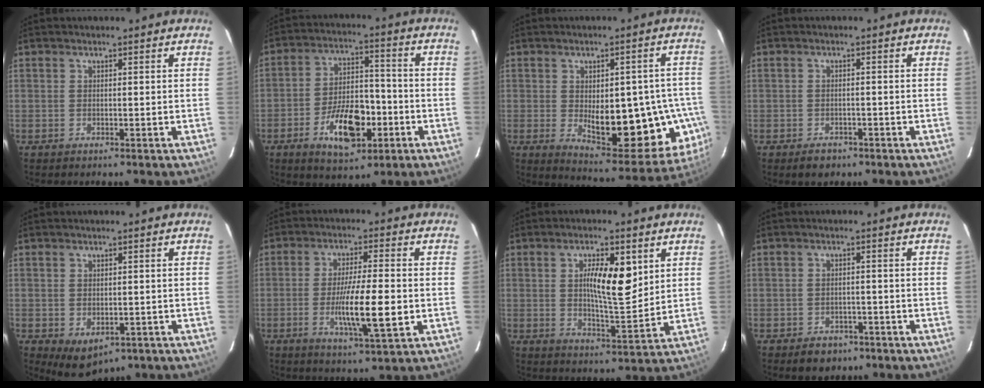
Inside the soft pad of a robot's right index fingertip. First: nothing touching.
{"total": 11.5, "force": [-4.6, 5.2, 9.2], "torque": [-0.167, 0.009, -0.072]}
{"total": 17.8, "force": [-3.4, 6.9, 16.0], "torque": [-0.165, 0.010, -0.019]}
{"total": 2.0, "force": [-1.3, 1.5, 0.4], "torque": [-0.008, 0.004, -0.014]}
{"total": 5.1, "force": [-2.4, 3.3, 3.1], "torque": [-0.051, -0.008, -0.019]}
{"total": 10.2, "force": [-2.1, 0.7, 10.0], "torque": [-0.171, -0.014, -0.038]}
{"total": 9.2, "force": [2.7, 2.4, 8.5], "torque": [-0.140, -0.001, 0.048]}
{"total": 3.9, "force": [-2.6, 2.7, 1.1], "torque": [-0.016, 0.006, -0.030]}